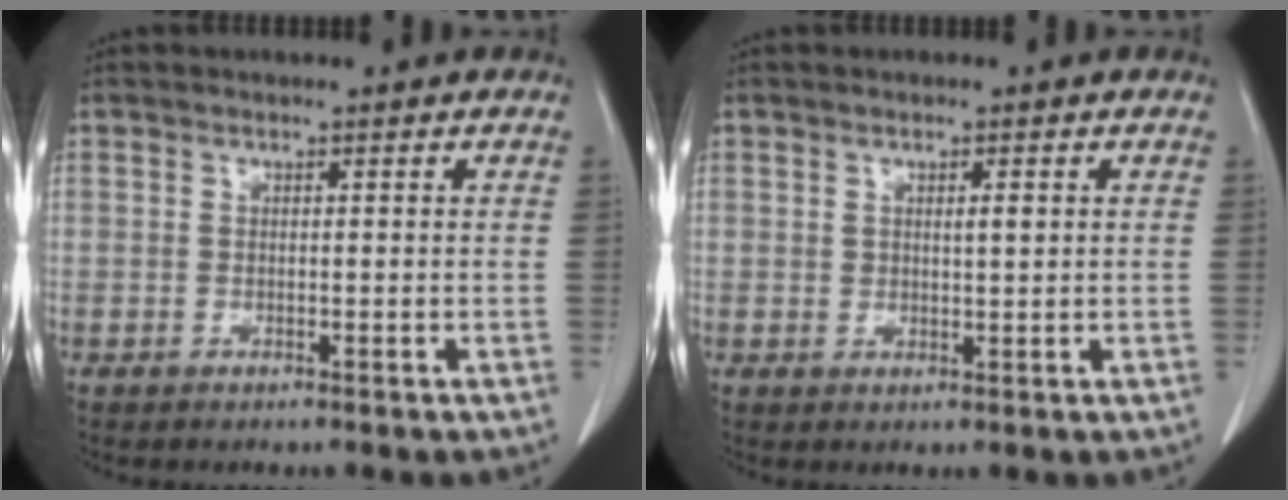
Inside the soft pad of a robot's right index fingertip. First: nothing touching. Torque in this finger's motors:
{"motor_torque": [0.01, 0.09, 0.11, 0.01]}